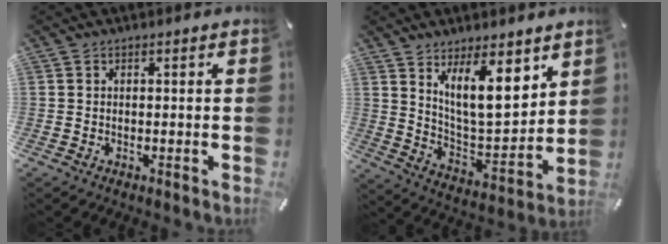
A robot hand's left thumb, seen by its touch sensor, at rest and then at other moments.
{"total": 14.9, "force": [9.0, 6.1, 10.2], "torque": [-0.161, -0.051, 0.157]}